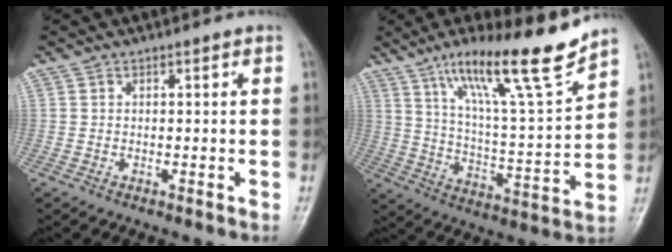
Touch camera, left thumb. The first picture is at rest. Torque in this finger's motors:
{"motor_torque": [0.62, 0.25, 1.48, -1.29, 0.28]}